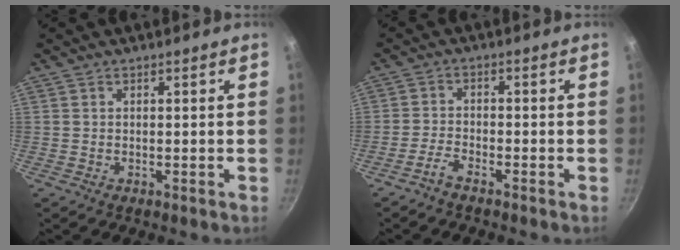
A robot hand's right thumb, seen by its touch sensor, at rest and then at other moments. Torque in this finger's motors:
{"motor_torque": [-0.11, 0.14, -0.23, -0.26, -0.02]}